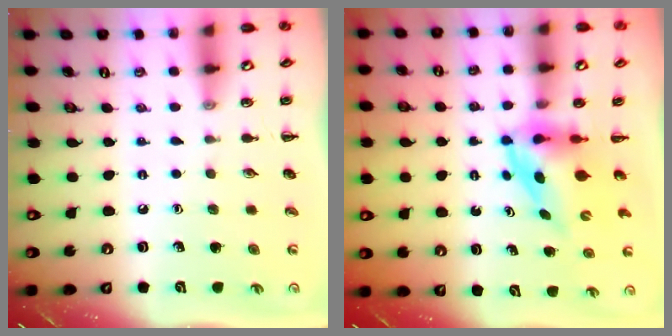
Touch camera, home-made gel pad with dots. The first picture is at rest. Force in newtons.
{"total": 3.9, "press": 3.9, "slide": 0.8}